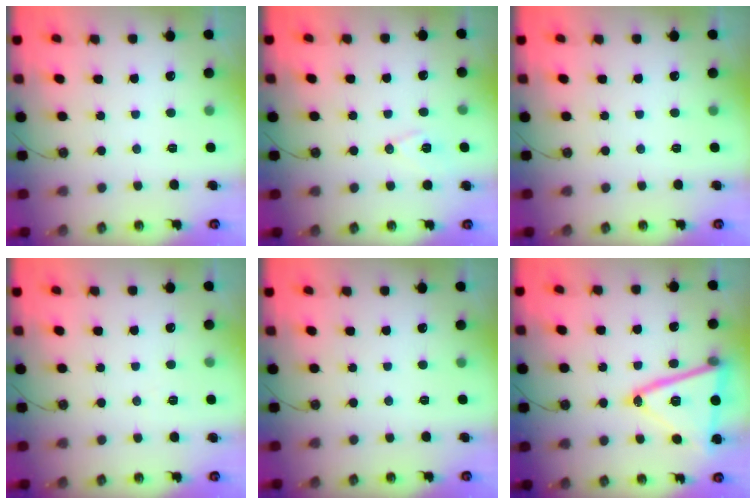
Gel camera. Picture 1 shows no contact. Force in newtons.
{"total": 7.8, "press": 7.0, "slide": 3.6}
{"total": 0.0}
{"total": 6.4, "press": 4.7, "slide": 4.3}
{"total": 0.0}
{"total": 21.0, "press": 20.7, "slide": 3.5}